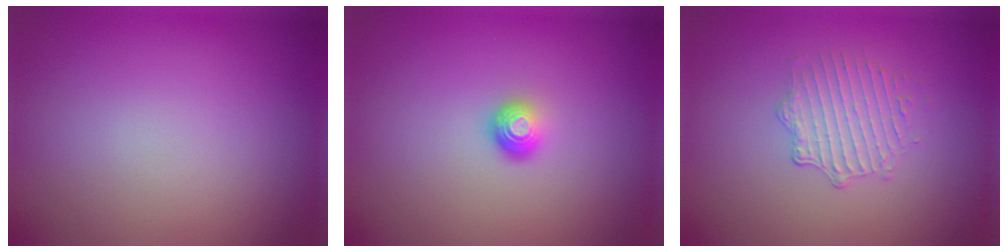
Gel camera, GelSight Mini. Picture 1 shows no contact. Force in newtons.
{"total": 1.7, "press": 1.1, "slide": 1.3}
{"total": 1.9, "press": 1.4, "slide": 1.4}